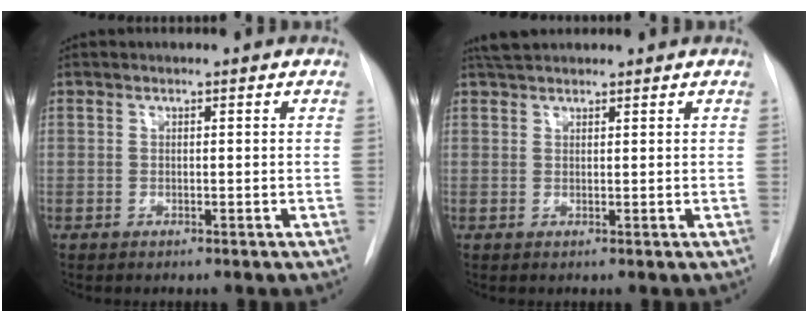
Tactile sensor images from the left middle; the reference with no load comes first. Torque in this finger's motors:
{"motor_torque": [0.24, -0.23, 0.00, 0.01]}